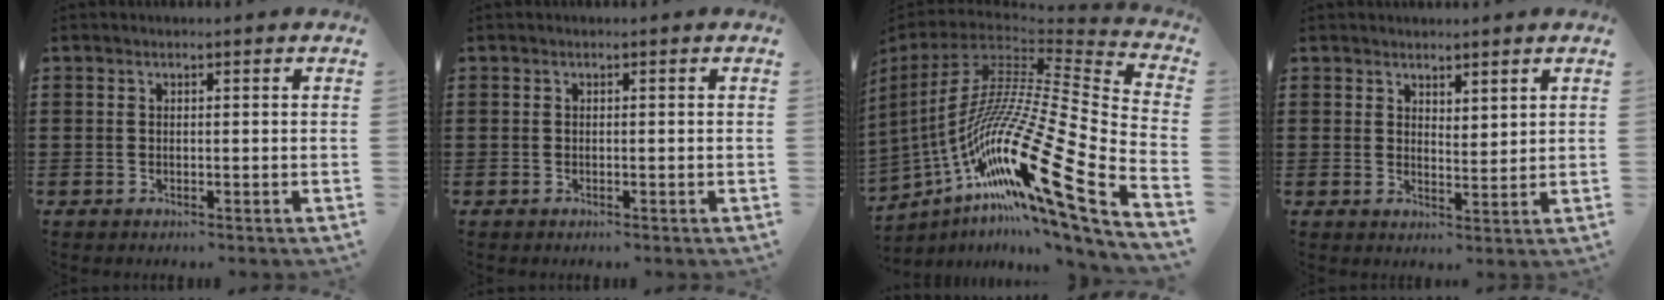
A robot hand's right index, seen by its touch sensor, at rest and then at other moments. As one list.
[{"total": 0.0}, {"total": 22.4, "force": [-9.6, 5.0, 19.6], "torque": [-0.418, -0.029, -0.188]}, {"total": 2.2, "force": [2.1, 0.6, -0.1], "torque": [-0.003, 0.004, 0.042]}]